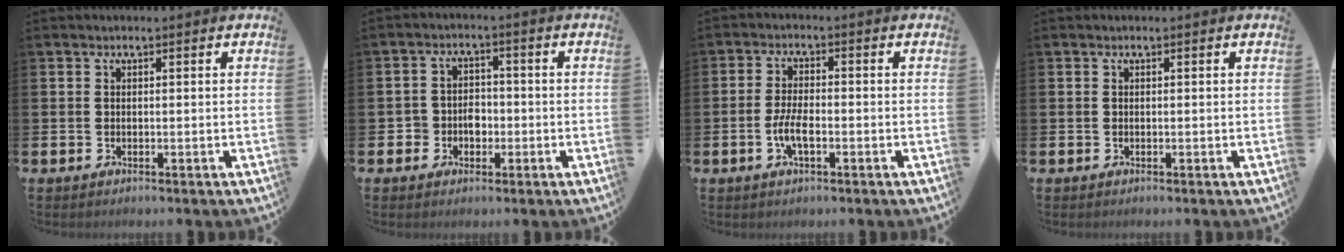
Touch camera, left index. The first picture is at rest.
{"total": 3.3, "force": [-1.4, 2.9, 0.9], "torque": [-0.012, 0.003, -0.036]}
{"total": 3.9, "force": [-1.2, 1.5, 3.5], "torque": [-0.059, 0.000, -0.024]}
{"total": 0.0}